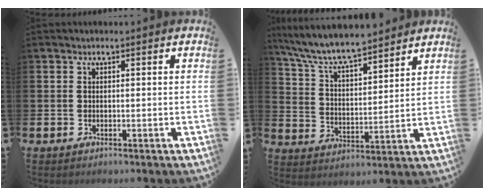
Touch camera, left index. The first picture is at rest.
{"total": 7.8, "force": [7.4, 1.1, 2.3], "torque": [-0.082, -0.047, 0.130]}